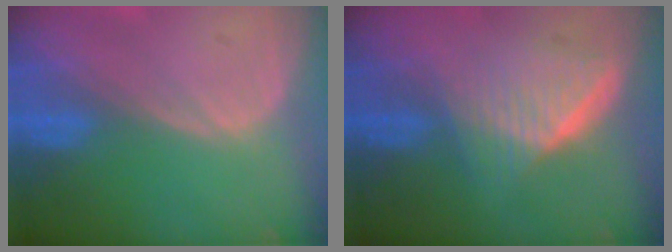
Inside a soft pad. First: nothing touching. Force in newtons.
{"total": 6.8, "press": 6.0, "slide": 3.1}